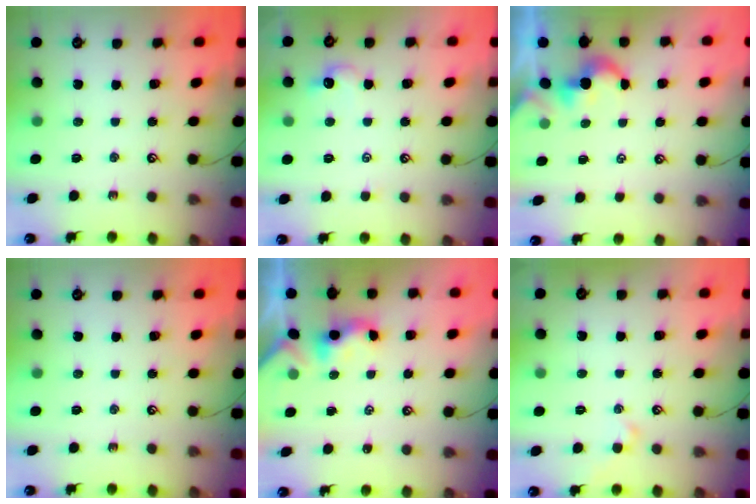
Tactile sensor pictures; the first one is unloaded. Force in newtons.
{"total": 1.5, "press": 1.5, "slide": 0.4}
{"total": 2.9, "press": 2.9, "slide": 0.2}
{"total": 0.0}
{"total": 1.1, "press": 1.0, "slide": 0.4}
{"total": 1.9, "press": 1.9, "slide": 0.4}